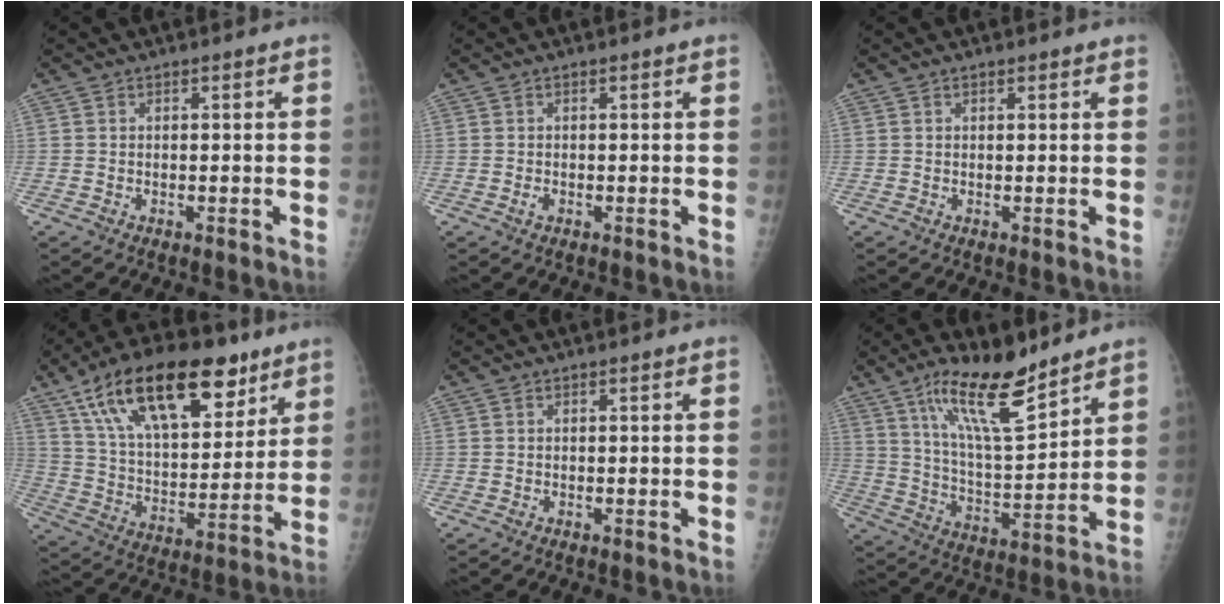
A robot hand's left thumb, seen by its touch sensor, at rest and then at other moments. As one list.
[{"total": 0.7, "force": [-0.2, 0.5, 0.5], "torque": [-0.007, -0.001, -0.004]}, {"total": 0.8, "force": [0.6, 0.3, 0.4], "torque": [-0.005, -0.003, 0.006]}, {"total": 25.2, "force": [14.3, 11.9, 16.9], "torque": [-0.251, -0.027, 0.245]}, {"total": 0.0}, {"total": 16.9, "force": [12.0, 4.2, 11.2], "torque": [-0.171, -0.077, 0.222]}]